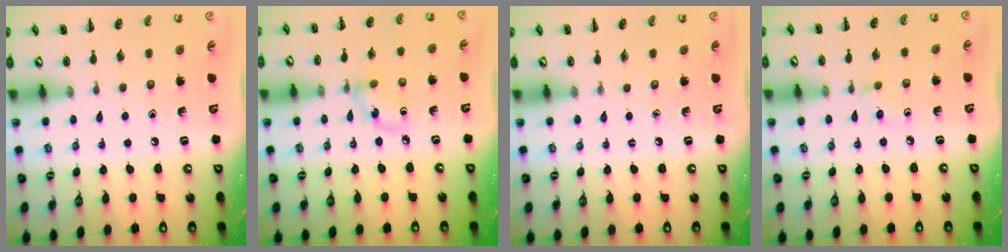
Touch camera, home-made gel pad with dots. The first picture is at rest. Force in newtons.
{"total": 4.3, "press": 4.2, "slide": 0.6}
{"total": 0.0}
{"total": 2.6, "press": 2.4, "slide": 1.1}